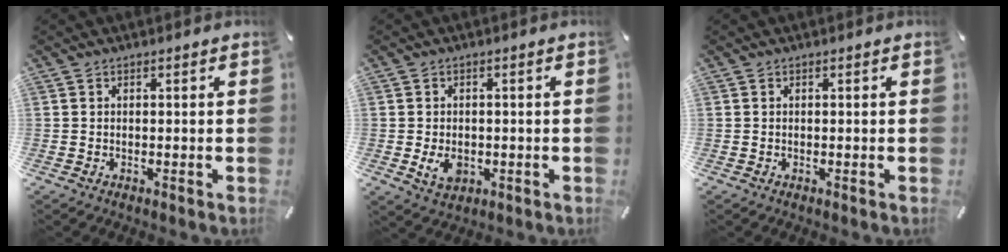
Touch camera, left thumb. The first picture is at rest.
{"total": 4.7, "force": [-1.0, 3.6, 2.9], "torque": [-0.054, -0.009, -0.022]}
{"total": 0.0}